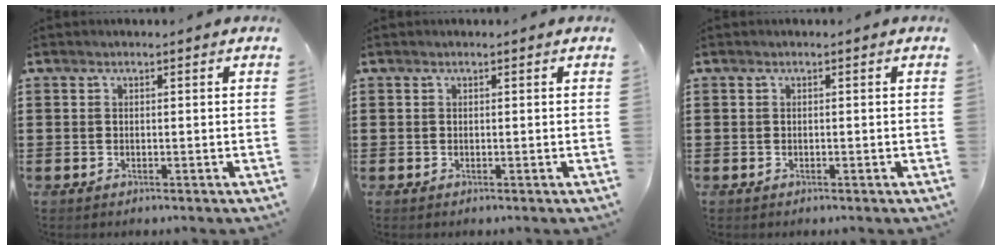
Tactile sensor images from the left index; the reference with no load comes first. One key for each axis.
{"total": 0.0}
{"total": 0.0}